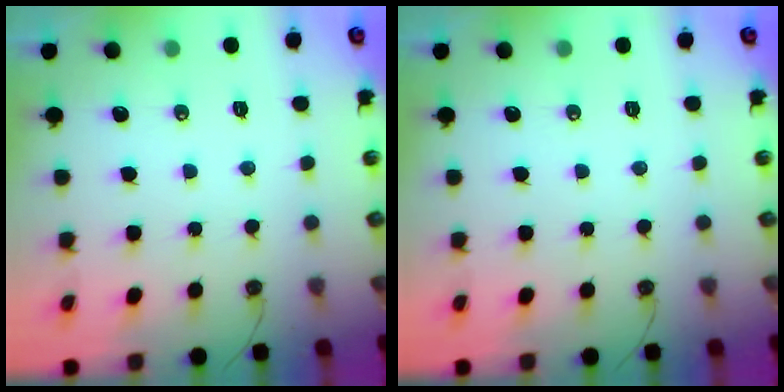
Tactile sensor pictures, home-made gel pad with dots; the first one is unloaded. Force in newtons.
{"total": 0.0}